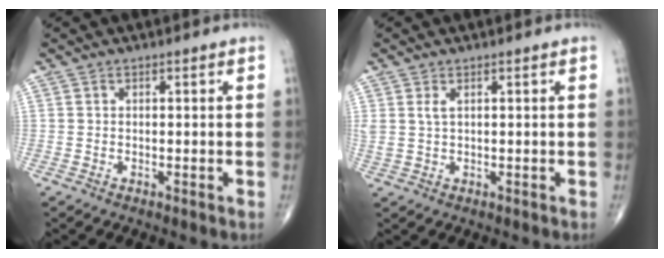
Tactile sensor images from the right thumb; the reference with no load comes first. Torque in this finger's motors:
{"motor_torque": [0.01, 0.01, 0.26, 0.28, 0.02]}